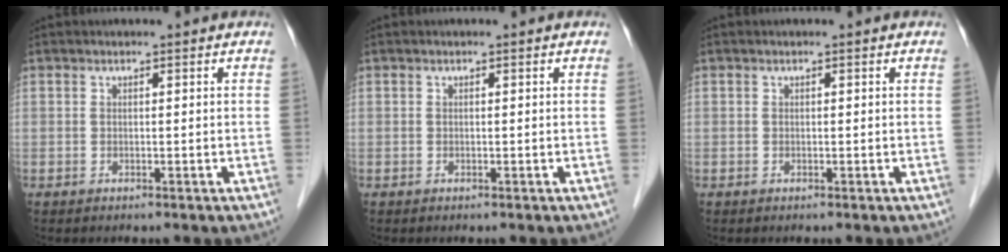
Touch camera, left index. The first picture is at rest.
{"total": 0.0}
{"total": 0.0}